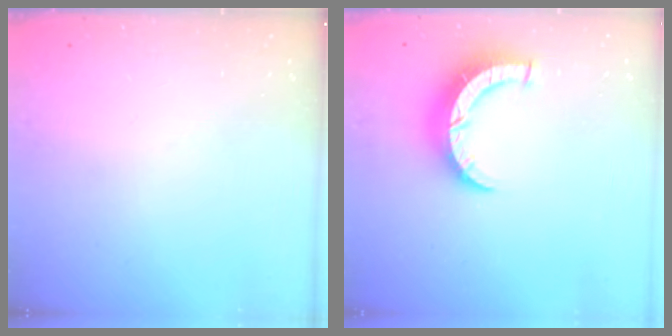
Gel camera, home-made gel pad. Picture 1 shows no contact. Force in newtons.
{"total": 8.4, "press": 8.4, "slide": 0.3}